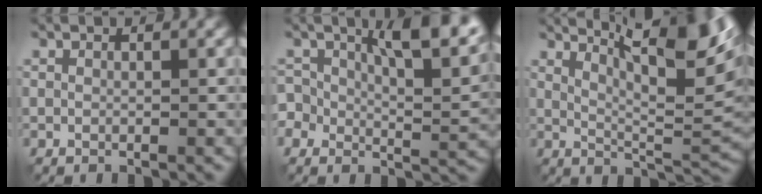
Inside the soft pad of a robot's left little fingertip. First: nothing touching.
{"total": 7.3, "force": [2.6, 3.8, 5.7], "torque": [-0.085, 0.000, 0.028]}
{"total": 11.5, "force": [6.2, 2.5, 9.3], "torque": [-0.138, 0.021, 0.098]}